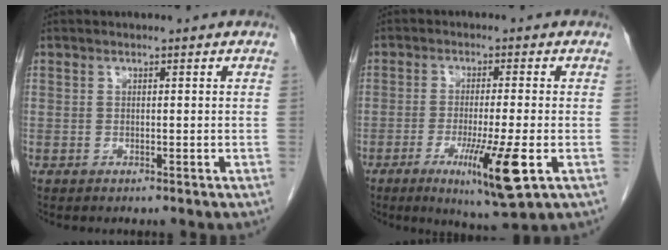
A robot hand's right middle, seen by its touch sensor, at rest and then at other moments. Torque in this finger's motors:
{"motor_torque": [0.30, -0.27, 0.26, 0.10]}